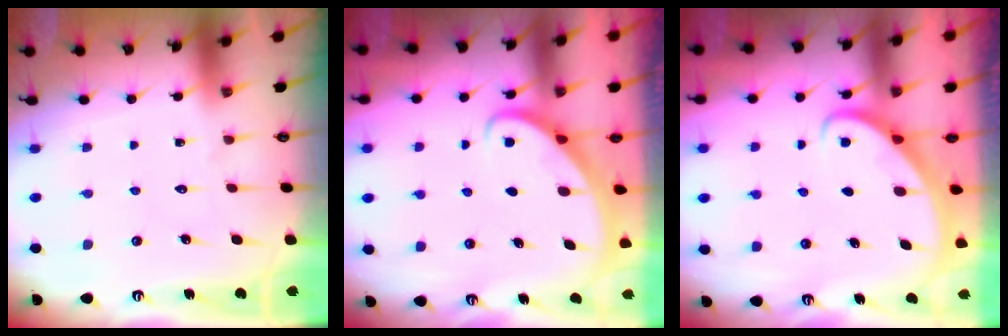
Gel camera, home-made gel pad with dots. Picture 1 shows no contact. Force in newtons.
{"total": 3.0, "press": 3.0, "slide": 0.2}
{"total": 3.0, "press": 3.0, "slide": 0.2}